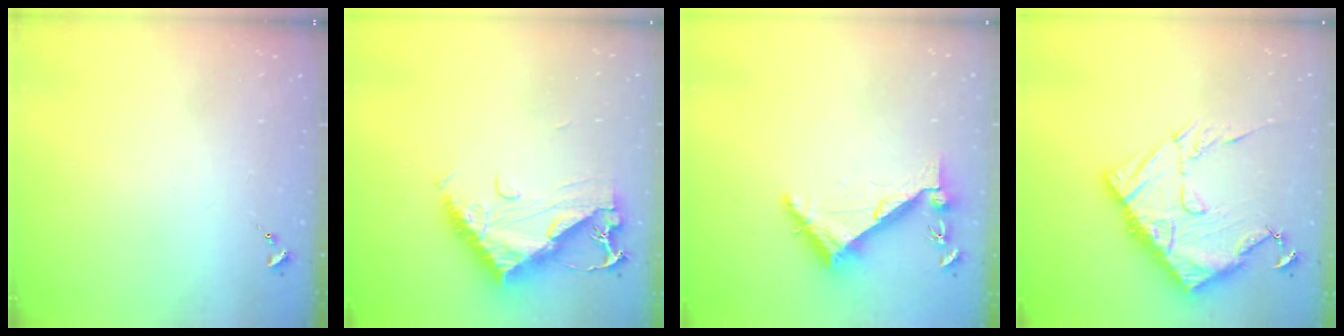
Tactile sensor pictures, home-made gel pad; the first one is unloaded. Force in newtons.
{"total": 11.6, "press": 11.6, "slide": 1.1}
{"total": 6.3, "press": 6.2, "slide": 0.7}
{"total": 18.0, "press": 17.9, "slide": 1.9}